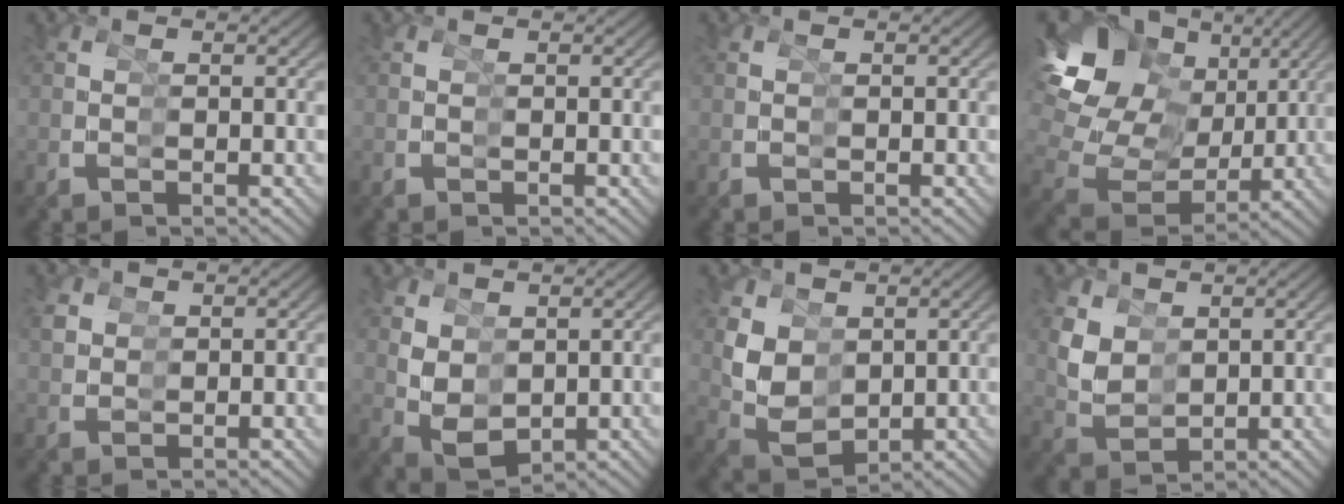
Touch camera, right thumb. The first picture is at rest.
{"total": 0.0}
{"total": 0.0}
{"total": 13.2, "force": [3.9, 9.6, 8.1], "torque": [-0.154, 0.013, 0.055]}
{"total": 2.0, "force": [1.7, 0.6, -0.9], "torque": [0.011, 0.003, 0.031]}
{"total": 5.6, "force": [0.5, 4.3, 3.6], "torque": [-0.087, -0.021, 0.024]}
{"total": 6.7, "force": [1.3, 5.4, 3.7], "torque": [-0.110, -0.024, 0.033]}
{"total": 4.2, "force": [1.8, 3.3, 1.7], "torque": [-0.069, -0.017, 0.040]}